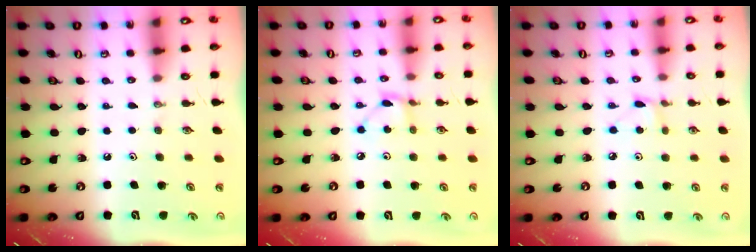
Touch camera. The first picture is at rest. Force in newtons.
{"total": 2.9, "press": 2.9, "slide": 0.1}
{"total": 3.5, "press": 3.5, "slide": 0.4}